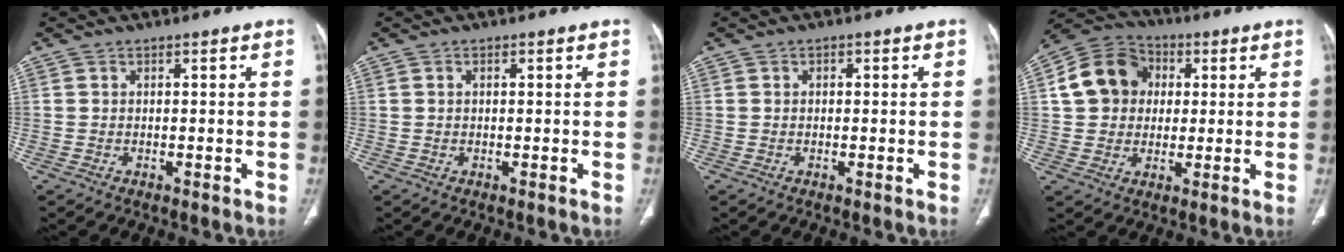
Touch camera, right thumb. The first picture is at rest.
{"total": 0.5, "force": [0.1, 0.3, 0.4], "torque": [-0.008, 0.003, 0.001]}
{"total": 0.8, "force": [0.1, 0.6, 0.4], "torque": [-0.001, 0.002, -0.001]}
{"total": 12.3, "force": [2.1, 10.6, 5.9], "torque": [-0.087, 0.014, 0.025]}